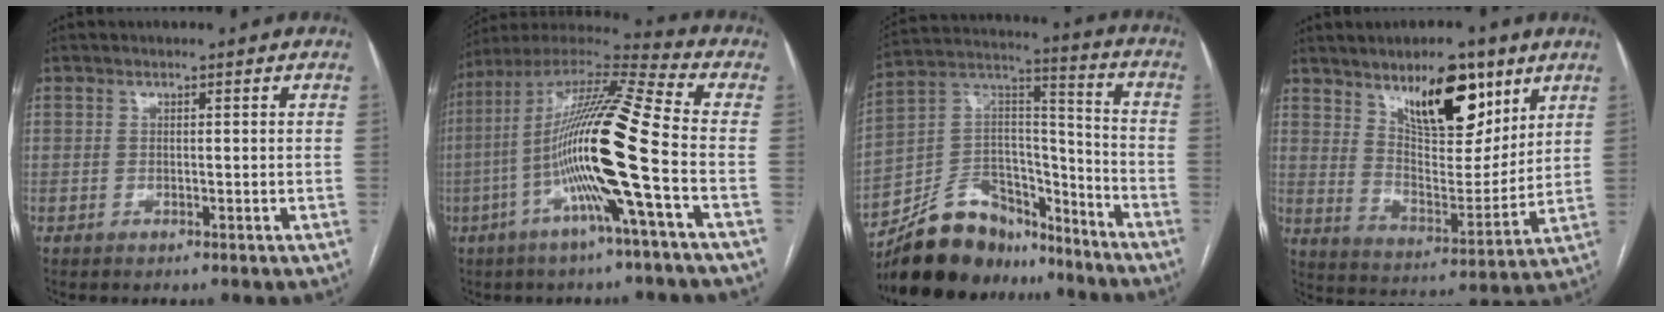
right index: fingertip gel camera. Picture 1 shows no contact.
{"total": 18.5, "force": [-4.3, -0.7, 18.0], "torque": [-0.339, 0.004, -0.093]}
{"total": 16.8, "force": [-14.4, 7.4, 4.3], "torque": [-0.070, 0.064, -0.248]}
{"total": 14.8, "force": [8.9, 5.2, 10.6], "torque": [-0.163, 0.000, 0.155]}